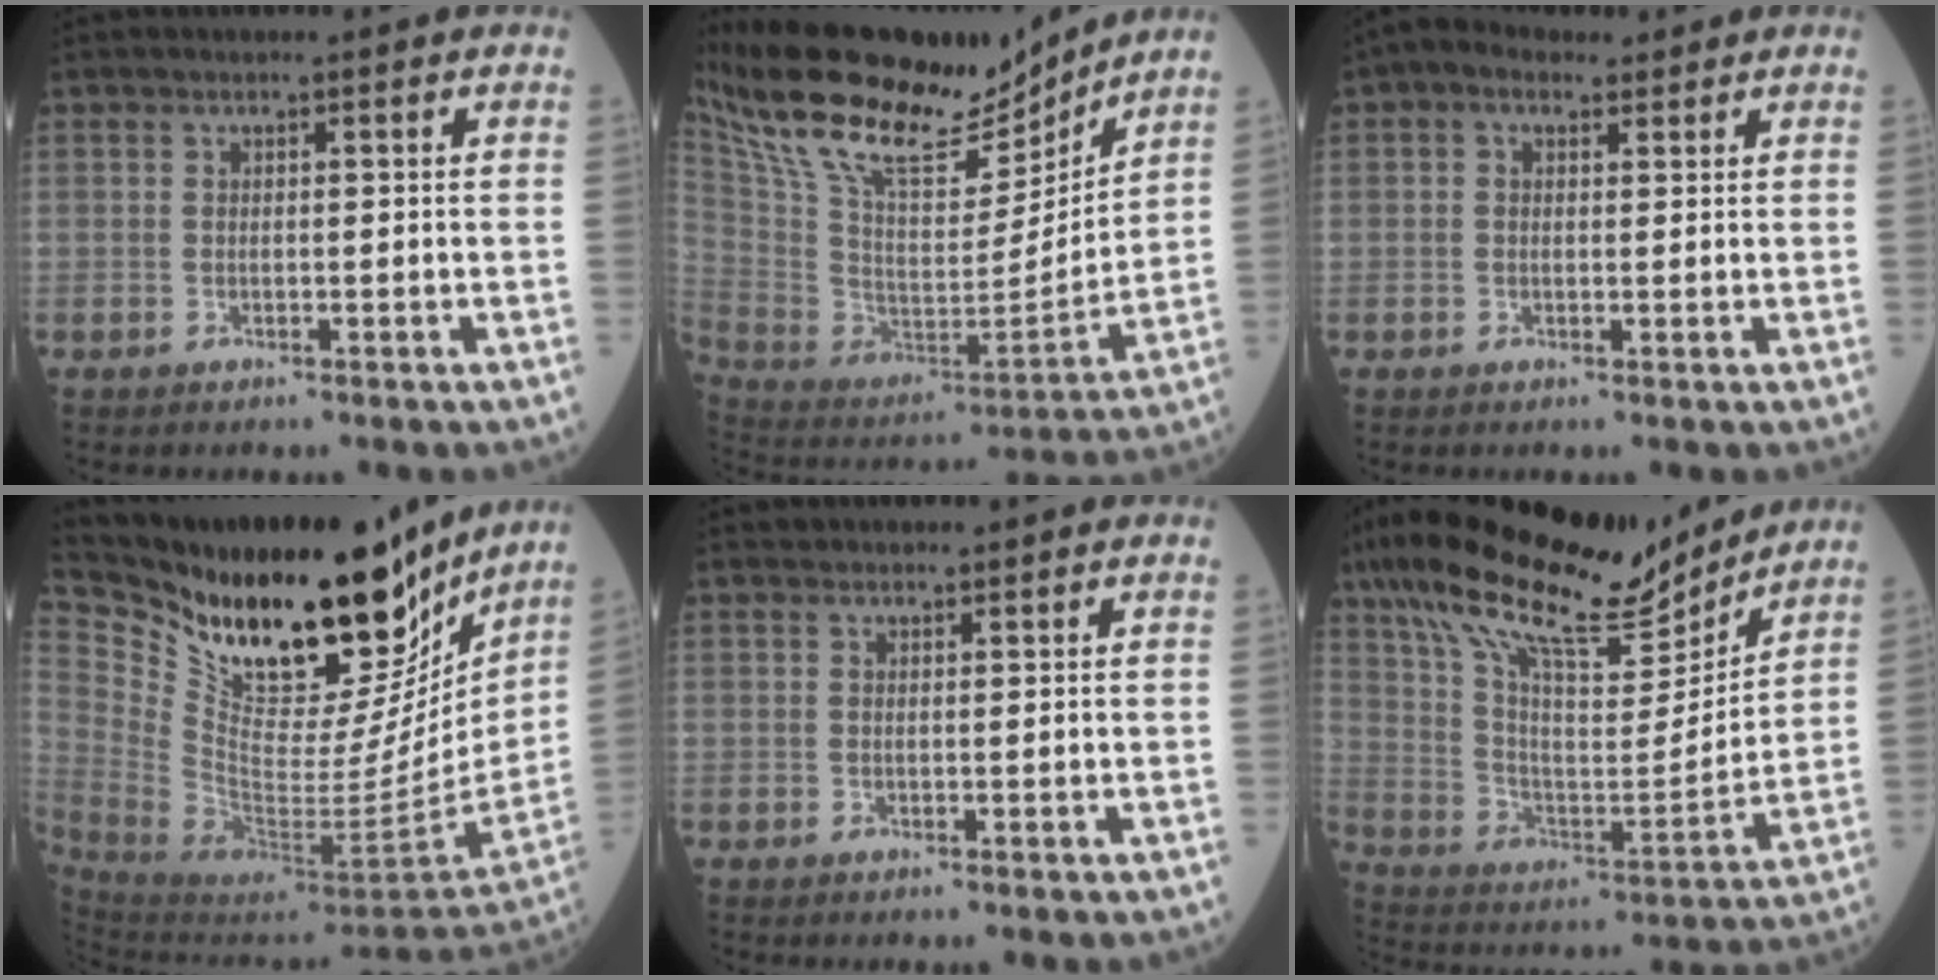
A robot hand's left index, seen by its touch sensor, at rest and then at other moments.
{"total": 23.1, "force": [18.6, 6.3, 12.1], "torque": [-0.242, 0.009, 0.330]}
{"total": 3.6, "force": [2.1, 2.4, 1.8], "torque": [-0.042, 0.030, 0.037]}
{"total": 29.1, "force": [22.8, 8.3, 16.2], "torque": [-0.281, -0.031, 0.365]}
{"total": 0.7, "force": [0.7, 0.2, 0.0], "torque": [-0.007, 0.010, 0.014]}
{"total": 20.9, "force": [16.8, 4.4, 11.7], "torque": [-0.218, 0.016, 0.292]}